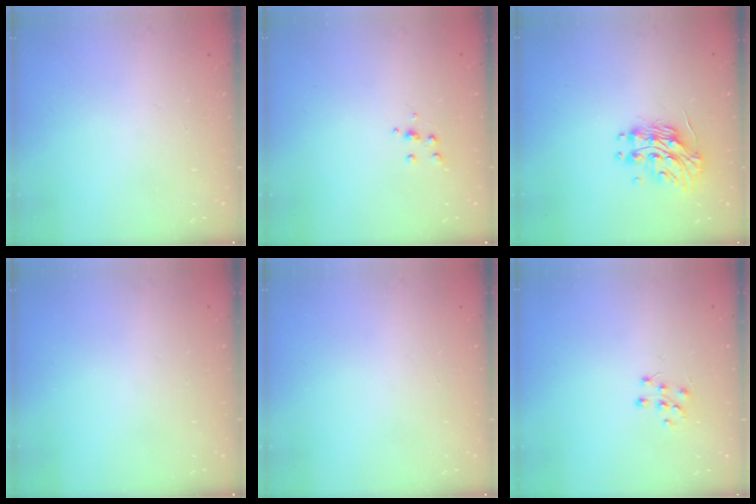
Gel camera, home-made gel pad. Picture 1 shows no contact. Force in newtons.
{"total": 4.0, "press": 3.9, "slide": 0.9}
{"total": 13.2, "press": 13.2, "slide": 0.8}
{"total": 0.0}
{"total": 0.0}
{"total": 5.5, "press": 5.5, "slide": 0.6}